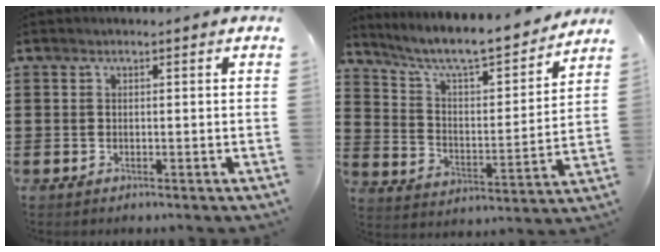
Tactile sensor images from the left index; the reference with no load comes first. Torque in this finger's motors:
{"motor_torque": [2.14, 0.00, 0.27, 0.08]}